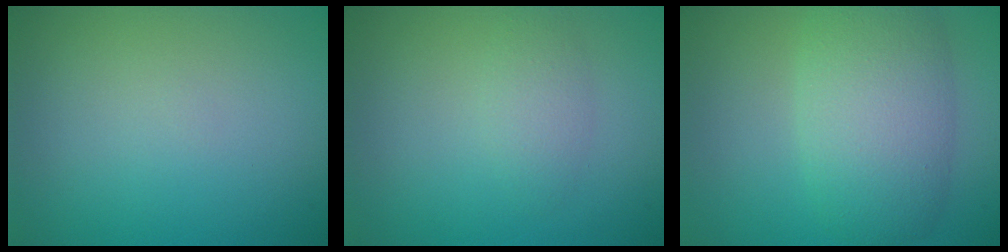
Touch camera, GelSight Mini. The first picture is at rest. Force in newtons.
{"total": 1.8, "press": 1.8, "slide": 0.0}
{"total": 6.9, "press": 6.9, "slide": 0.2}